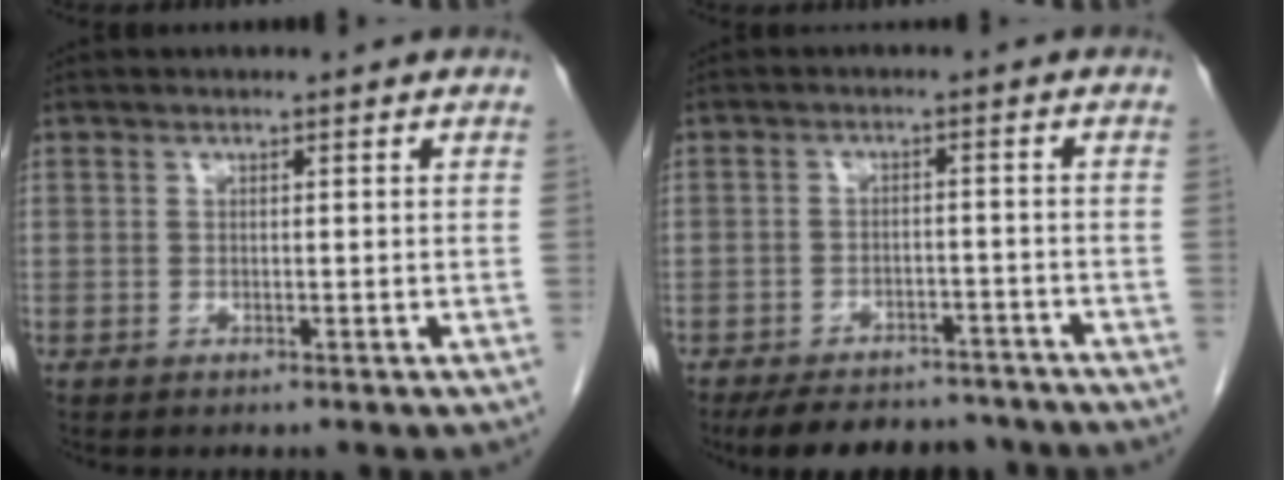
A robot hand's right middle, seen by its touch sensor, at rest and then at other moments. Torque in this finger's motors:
{"motor_torque": [1.08, -0.86, 0.15, 0.02]}